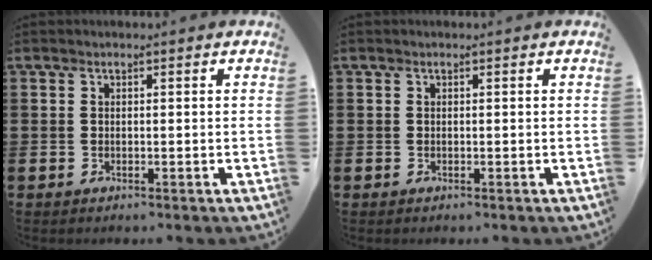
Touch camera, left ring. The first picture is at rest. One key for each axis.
{"total": 0.0}